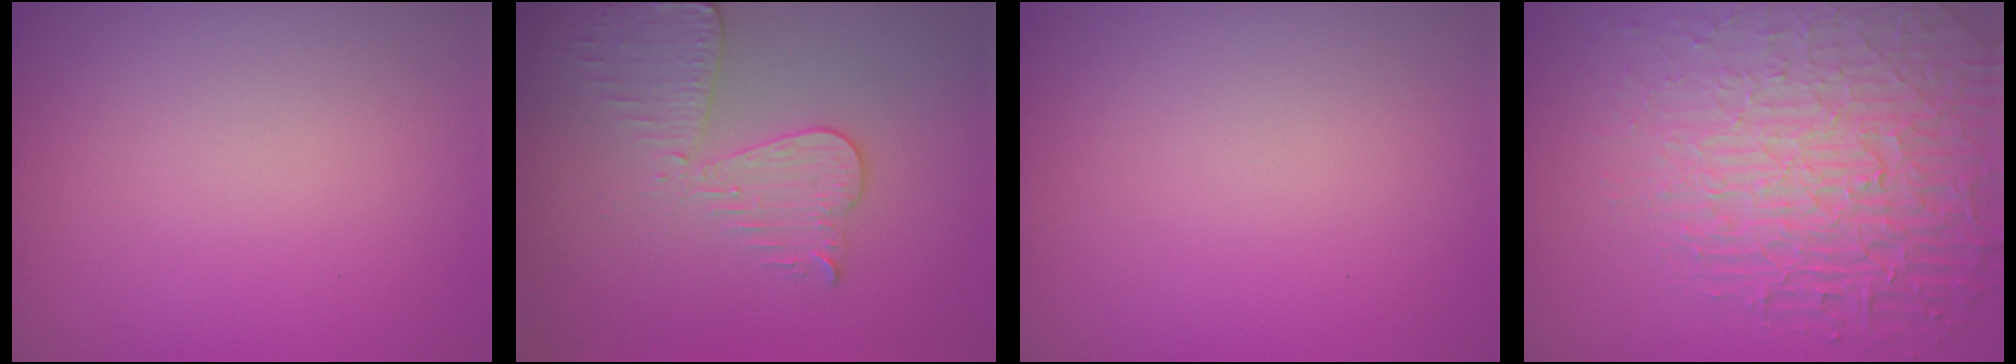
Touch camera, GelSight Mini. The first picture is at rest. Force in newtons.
{"total": 3.6, "press": 3.2, "slide": 1.7}
{"total": 0.0}
{"total": 8.0, "press": 5.9, "slide": 5.3}